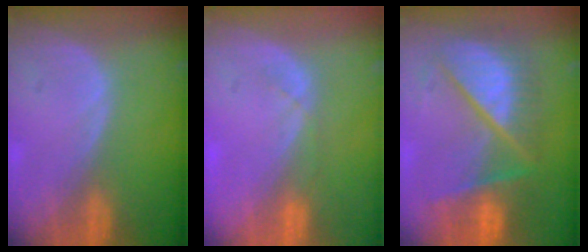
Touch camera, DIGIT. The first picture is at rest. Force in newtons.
{"total": 2.1, "press": 1.9, "slide": 0.9}
{"total": 10.4, "press": 10.3, "slide": 1.2}